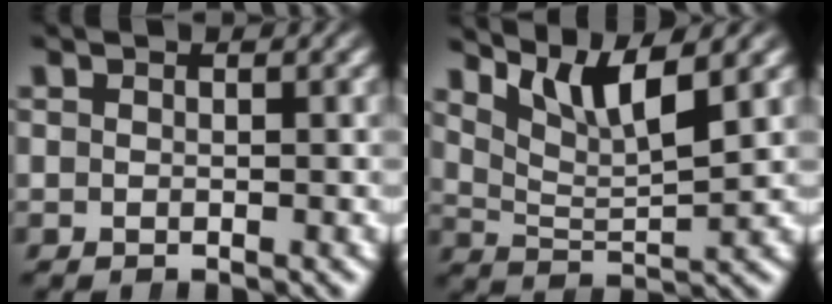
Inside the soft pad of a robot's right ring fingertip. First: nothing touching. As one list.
[{"total": 5.1, "force": [3.2, 1.8, 3.5], "torque": [-0.071, -0.011, 0.062]}]